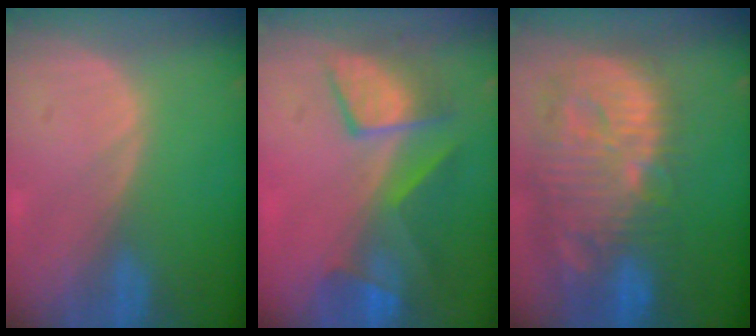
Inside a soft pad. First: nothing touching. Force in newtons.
{"total": 7.7, "press": 7.6, "slide": 1.2}
{"total": 14.4, "press": 12.5, "slide": 7.0}